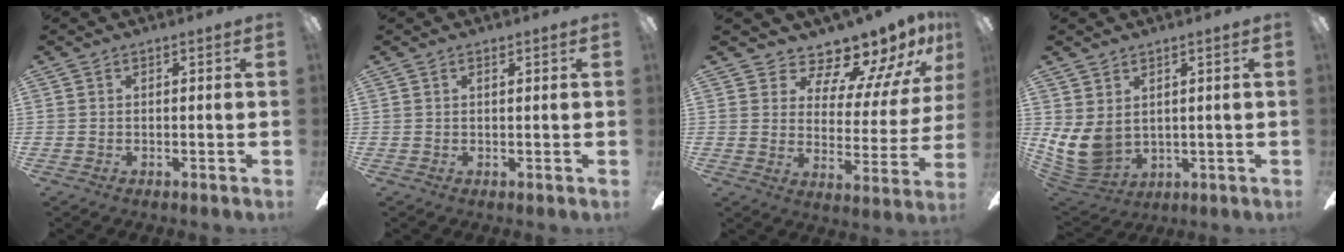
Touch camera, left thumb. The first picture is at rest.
{"total": 0.7, "force": [0.5, 0.2, 0.4], "torque": [-0.002, -0.003, 0.007]}
{"total": 12.5, "force": [11.1, 3.7, 4.3], "torque": [-0.072, -0.098, 0.190]}
{"total": 9.7, "force": [1.7, 7.2, 6.2], "torque": [-0.160, -0.015, 0.038]}